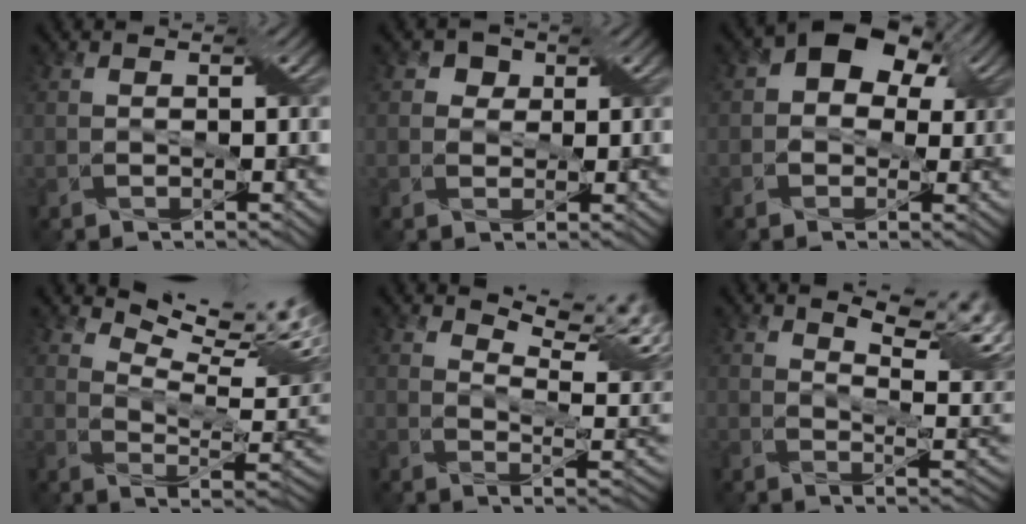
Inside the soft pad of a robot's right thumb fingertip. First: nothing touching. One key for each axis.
{"total": 2.2, "fx": 1.0, "fy": 1.9, "fz": 0.5, "tx": -0.008, "ty": -0.003, "tz": 0.012}
{"total": 9.1, "fx": 3.3, "fy": 6.6, "fz": 5.3, "tx": -0.087, "ty": 0.032, "tz": 0.037}
{"total": 13.2, "fx": 8.9, "fy": 3.8, "fz": 9.0, "tx": -0.155, "ty": 0.003, "tz": 0.131}
{"total": 10.9, "fx": 7.8, "fy": 3.1, "fz": 7.0, "tx": -0.126, "ty": -0.001, "tz": 0.119}
{"total": 10.0, "fx": 6.4, "fy": 3.0, "fz": 7.0, "tx": -0.115, "ty": 0.002, "tz": 0.091}